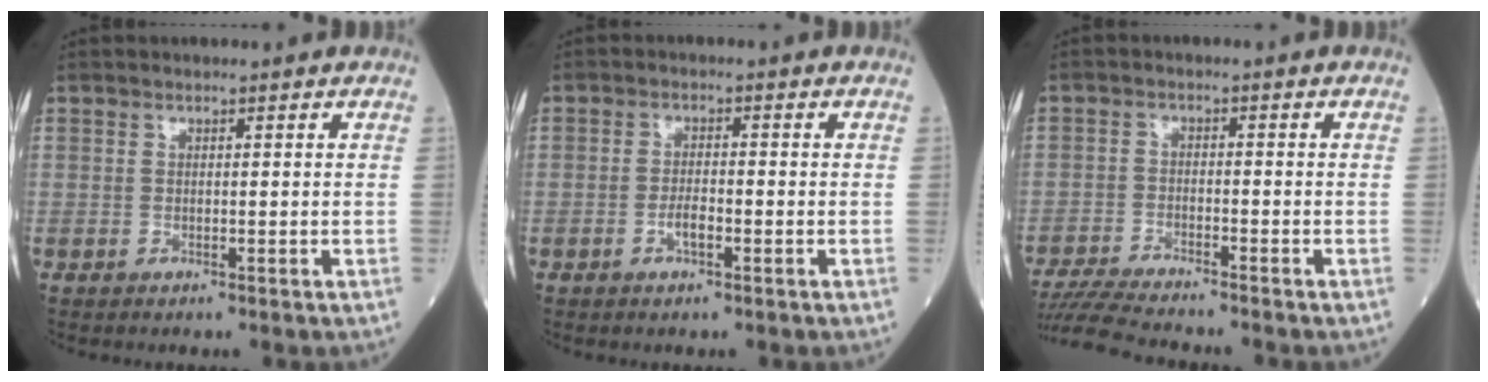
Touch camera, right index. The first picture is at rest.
{"total": 2.4, "force": [-1.2, 0.6, 2.0], "torque": [-0.037, 0.002, -0.020]}
{"total": 8.8, "force": [-8.2, 0.1, 3.1], "torque": [-0.055, -0.021, -0.142]}